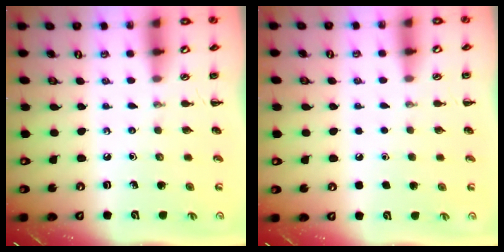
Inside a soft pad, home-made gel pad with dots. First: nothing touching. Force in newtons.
{"total": 2.3, "press": 2.3, "slide": 0.1}